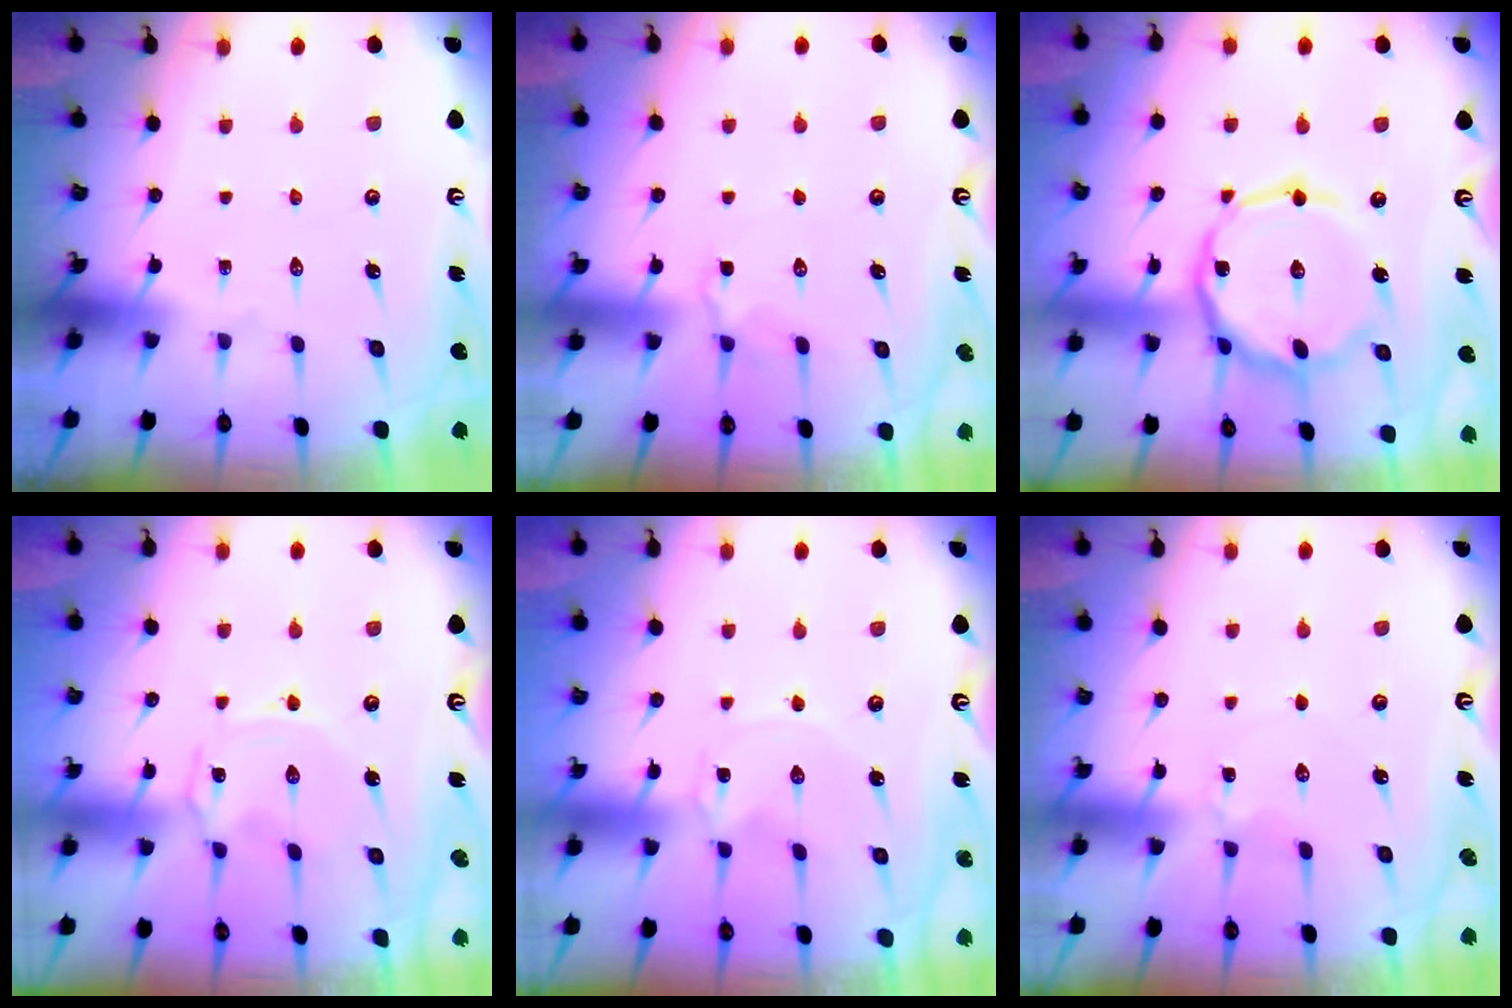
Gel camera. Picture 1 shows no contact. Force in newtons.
{"total": 3.1, "press": 2.9, "slide": 1.1}
{"total": 16.2, "press": 16.2, "slide": 1.2}
{"total": 1.0, "press": 0.9, "slide": 0.3}
{"total": 0.0}
{"total": 2.6, "press": 2.6, "slide": 0.2}